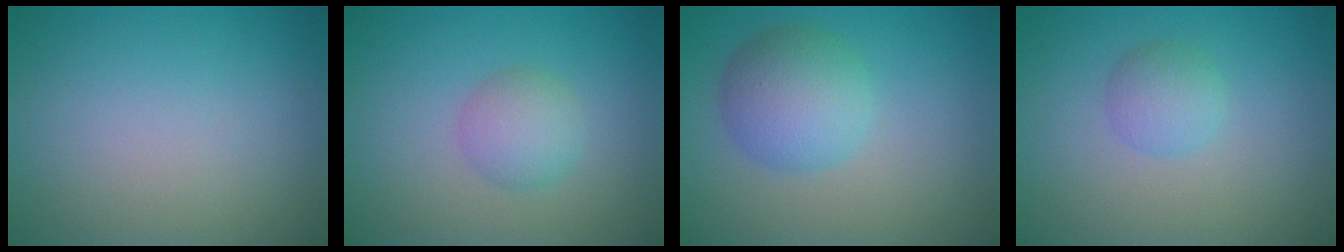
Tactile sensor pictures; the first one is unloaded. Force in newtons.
{"total": 2.6, "press": 2.6, "slide": 0.1}
{"total": 4.7, "press": 4.7, "slide": 0.2}
{"total": 2.0, "press": 2.0, "slide": 0.0}